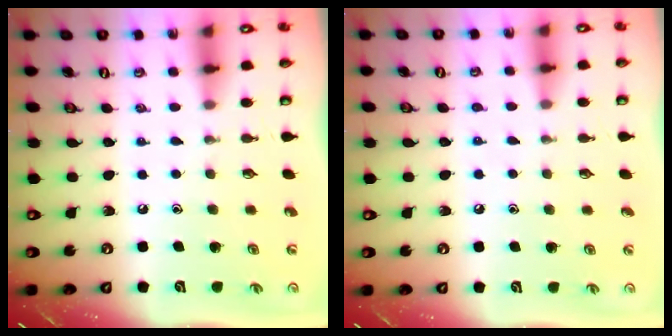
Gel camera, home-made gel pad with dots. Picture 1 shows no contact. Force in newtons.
{"total": 3.8, "press": 3.7, "slide": 0.9}